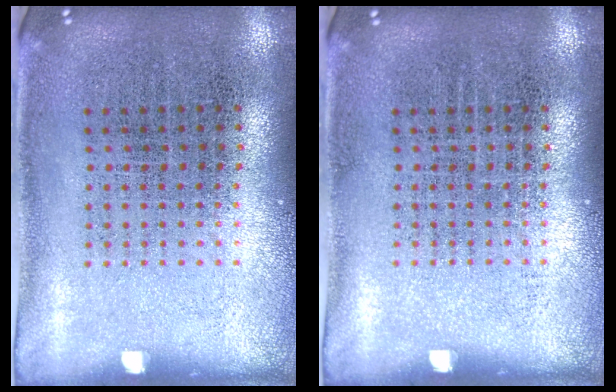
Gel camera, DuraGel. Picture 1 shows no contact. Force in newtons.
{"total": 0.0}